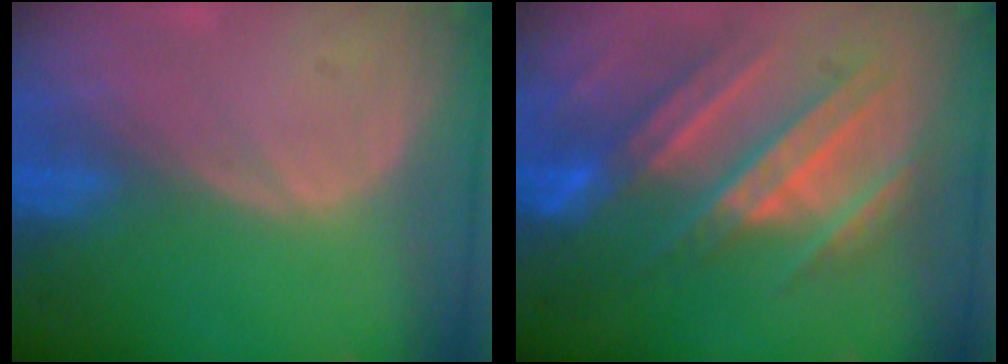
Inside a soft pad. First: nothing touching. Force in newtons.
{"total": 10.1, "press": 9.6, "slide": 3.3}